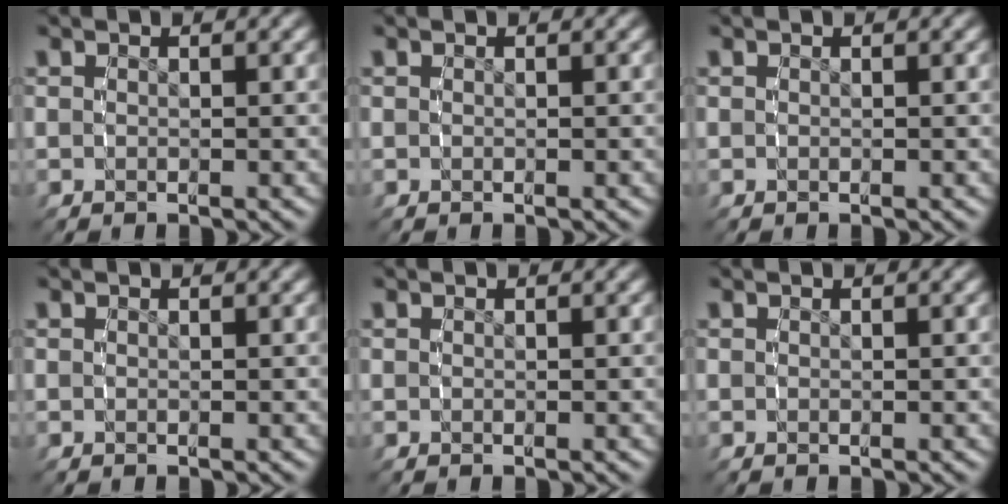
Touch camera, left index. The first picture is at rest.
{"total": 0.0}
{"total": 0.0}
{"total": 0.0}
{"total": 0.0}
{"total": 0.0}